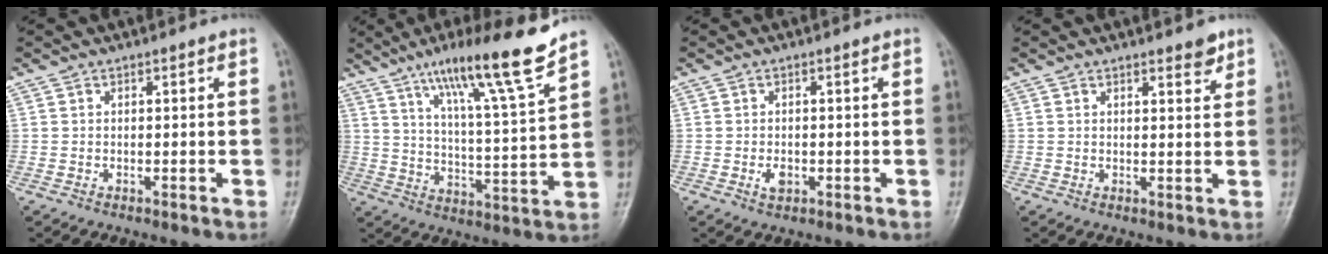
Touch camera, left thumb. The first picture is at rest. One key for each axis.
{"total": 16.1, "fx": 11.6, "fy": 0.6, "fz": 11.1, "tx": -0.169, "ty": -0.065, "tz": 0.191}
{"total": 2.4, "fx": -0.7, "fy": 1.6, "fz": 1.6, "tx": -0.022, "ty": 0.000, "tz": -0.011}
{"total": 3.0, "fx": 2.2, "fy": 1.1, "fz": 1.8, "tx": -0.011, "ty": -0.013, "tz": 0.029}